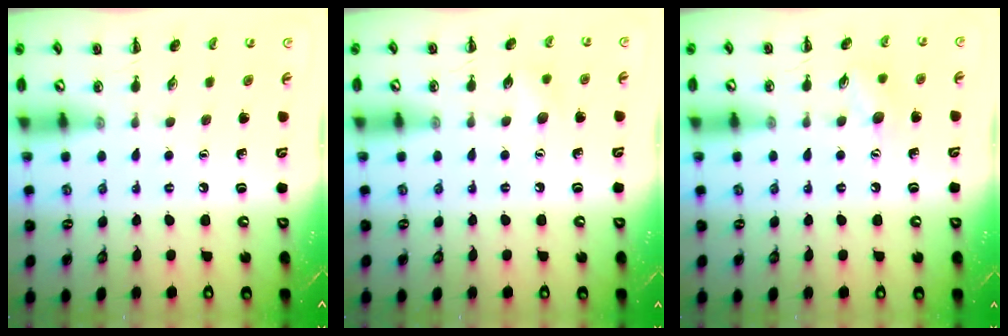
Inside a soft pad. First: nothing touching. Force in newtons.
{"total": 5.7, "press": 5.5, "slide": 1.3}
{"total": 6.5, "press": 6.5, "slide": 0.7}